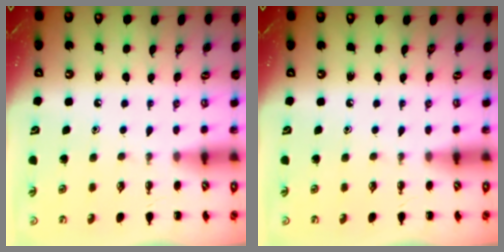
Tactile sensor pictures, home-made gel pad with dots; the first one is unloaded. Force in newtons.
{"total": 0.0}